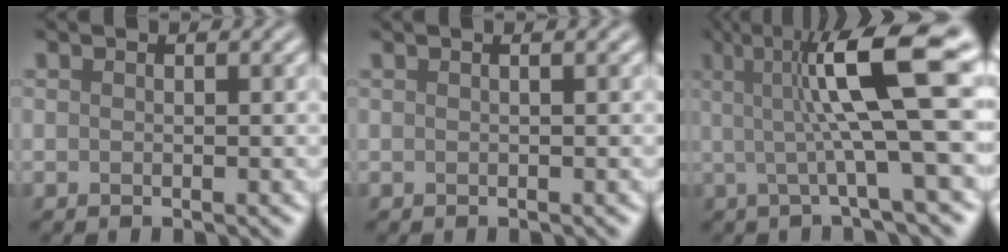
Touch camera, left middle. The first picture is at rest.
{"total": 1.5, "force": [0.7, 0.7, 1.1], "torque": [-0.004, -0.002, -0.012]}
{"total": 10.3, "force": [1.6, 2.0, 10.0], "torque": [-0.137, 0.009, 0.021]}